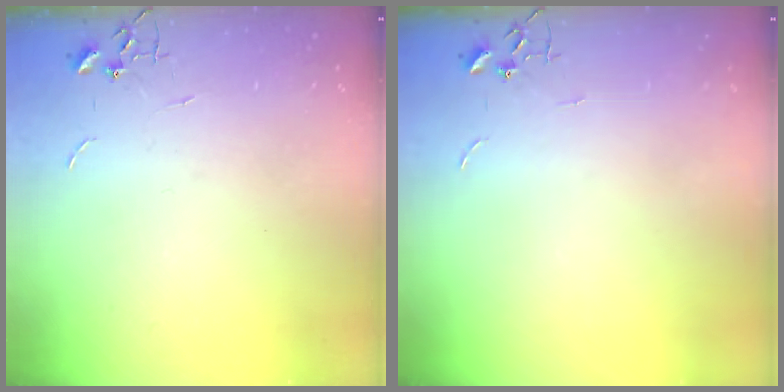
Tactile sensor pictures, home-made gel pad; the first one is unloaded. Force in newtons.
{"total": 0.0}